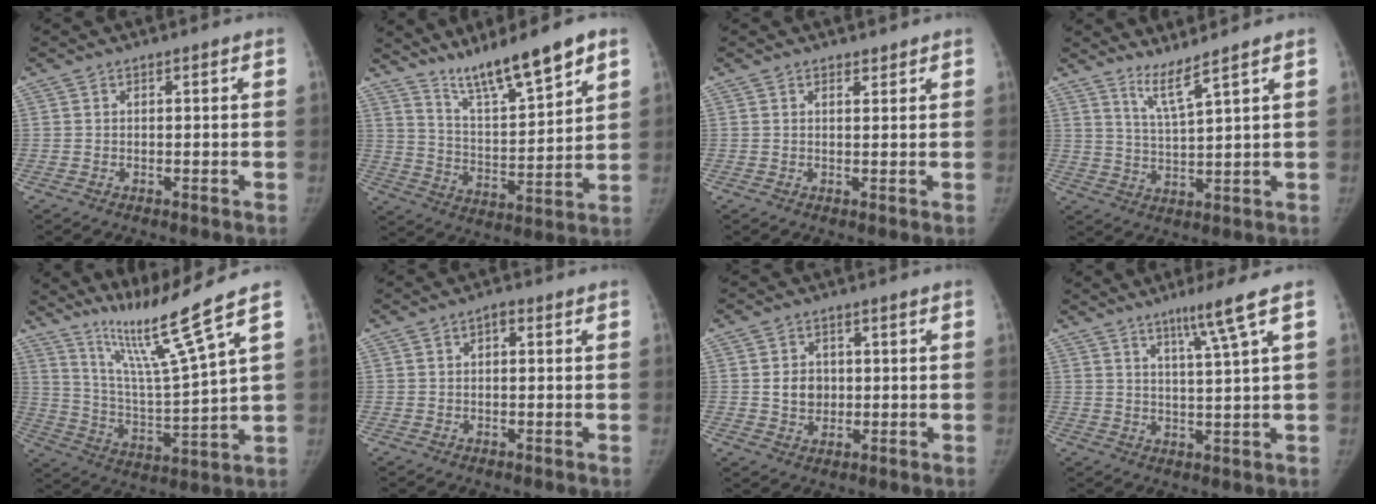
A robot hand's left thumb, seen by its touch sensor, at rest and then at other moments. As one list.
[{"total": 14.2, "force": [10.5, 2.0, 9.4], "torque": [-0.145, -0.061, 0.191]}, {"total": 1.3, "force": [1.1, 0.6, 0.3], "torque": [0.003, -0.009, 0.016]}, {"total": 4.9, "force": [3.9, -0.9, 2.8], "torque": [-0.057, -0.049, 0.086]}, {"total": 14.3, "force": [10.6, -2.2, 9.3], "torque": [-0.158, -0.080, 0.201]}, {"total": 1.8, "force": [0.6, 1.0, 1.4], "torque": [-0.020, 0.005, 0.008]}, {"total": 4.9, "force": [0.4, 4.2, 2.6], "torque": [-0.022, -0.001, 0.012]}, {"total": 6.9, "force": [4.0, -1.3, 5.5], "torque": [-0.091, -0.029, 0.069]}]